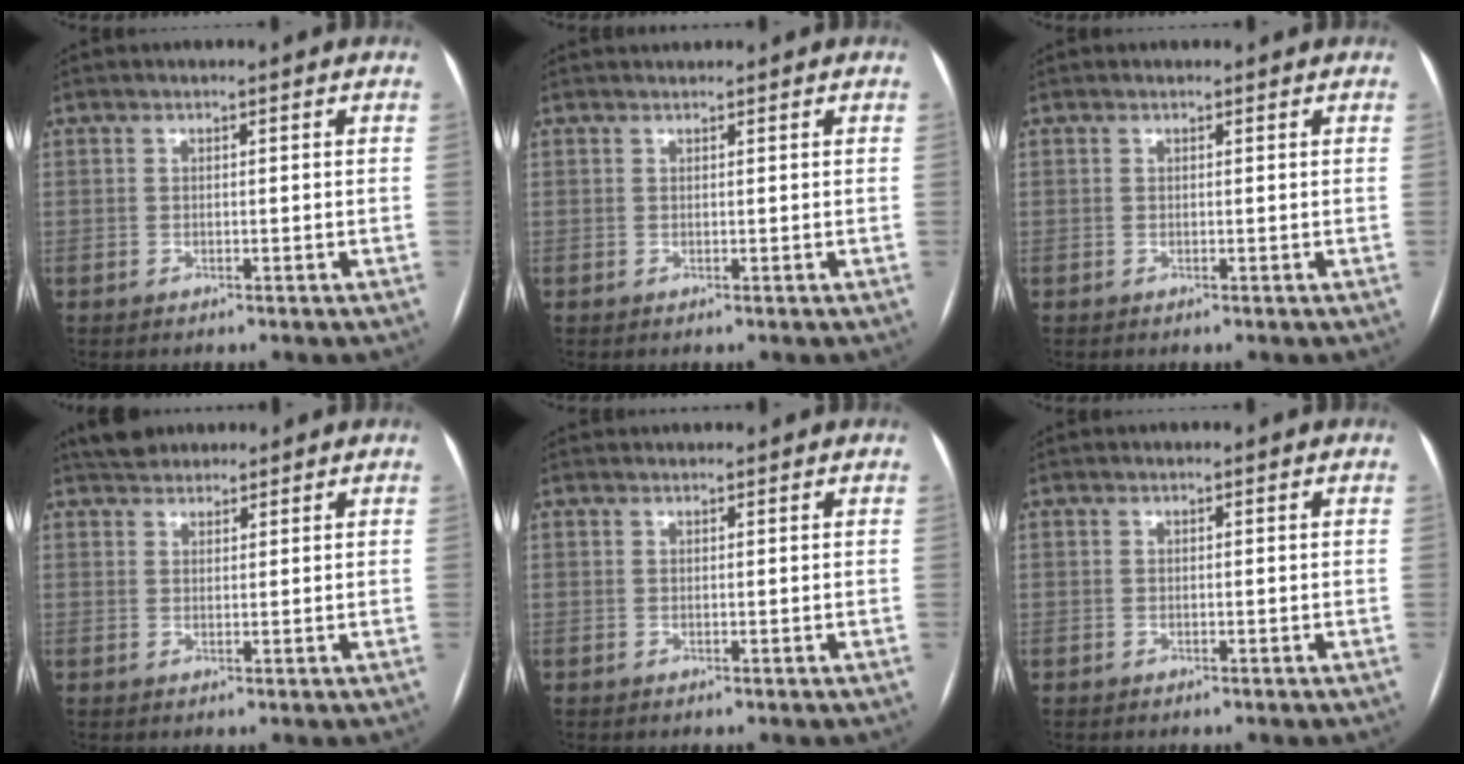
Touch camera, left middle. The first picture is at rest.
{"total": 0.7, "force": [0.7, 0.1, -0.1], "torque": [-0.009, 0.004, 0.014]}
{"total": 0.6, "force": [0.5, 0.2, 0.0], "torque": [-0.007, 0.008, 0.008]}
{"total": 4.0, "force": [3.6, 1.7, 0.8], "torque": [-0.015, 0.023, 0.061]}
{"total": 2.3, "force": [2.2, 0.5, 0.4], "torque": [-0.007, 0.021, 0.029]}
{"total": 0.0}